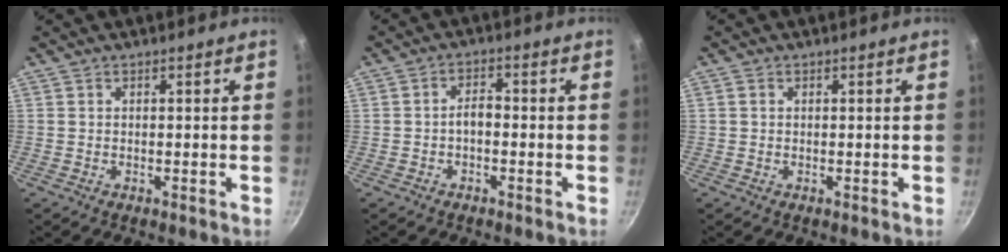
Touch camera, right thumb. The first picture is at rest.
{"total": 2.8, "force": [-0.9, 1.5, 2.2], "torque": [-0.028, 0.019, -0.019]}
{"total": 0.7, "force": [0.2, 0.6, 0.3], "torque": [-0.005, 0.003, 0.002]}